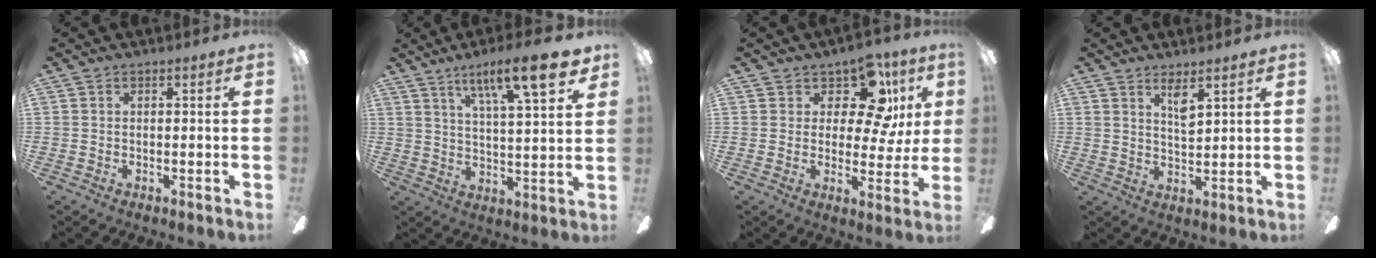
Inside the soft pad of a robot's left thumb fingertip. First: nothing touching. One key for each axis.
{"total": 15.5, "fx": 10.1, "fy": 3.2, "fz": 11.3, "tx": -0.173, "ty": -0.048, "tz": 0.155}
{"total": 11.6, "fx": 7.1, "fy": 5.9, "fz": 7.1, "tx": -0.115, "ty": -0.041, "tz": 0.128}
{"total": 4.2, "fx": 3.4, "fy": 0.7, "fz": 2.4, "tx": -0.041, "ty": -0.020, "tz": 0.056}